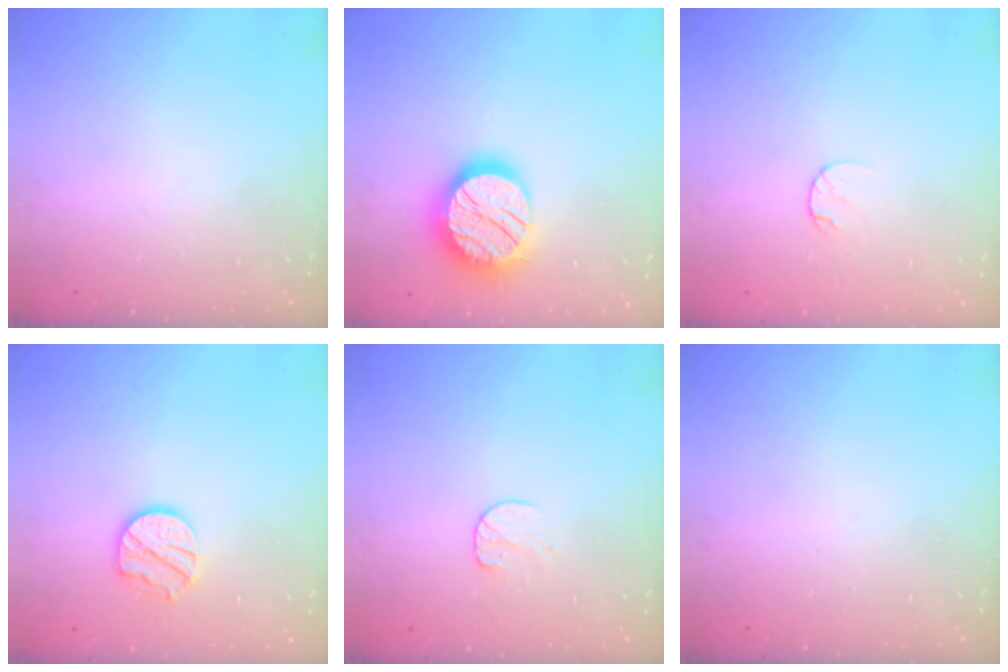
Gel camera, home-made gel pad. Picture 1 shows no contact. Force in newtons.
{"total": 19.9, "press": 19.9, "slide": 1.3}
{"total": 4.9, "press": 4.8, "slide": 0.4}
{"total": 10.7, "press": 10.6, "slide": 0.9}
{"total": 7.7, "press": 7.7, "slide": 0.7}
{"total": 0.0}